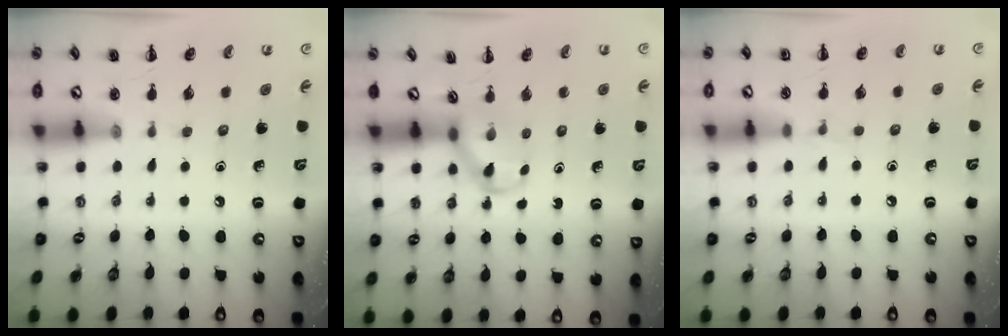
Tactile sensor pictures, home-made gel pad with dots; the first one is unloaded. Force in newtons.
{"total": 3.6, "press": 3.5, "slide": 0.6}
{"total": 3.8, "press": 3.6, "slide": 1.3}